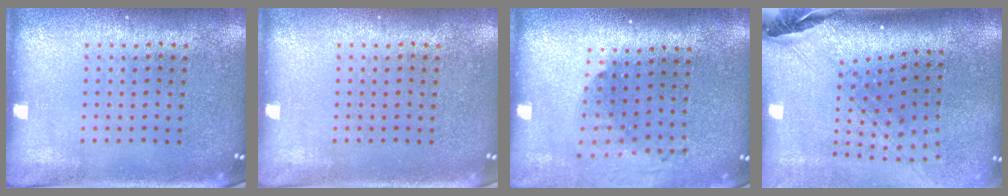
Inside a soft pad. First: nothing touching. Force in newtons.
{"total": 0.0}
{"total": 2.0, "press": 1.5, "slide": 1.4}
{"total": 2.9, "press": 2.0, "slide": 2.0}